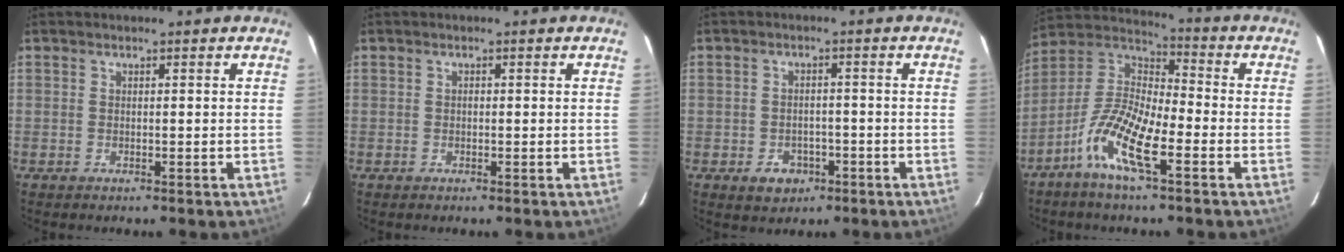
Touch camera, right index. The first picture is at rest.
{"total": 0.0}
{"total": 4.8, "force": [-2.4, 3.8, 1.7], "torque": [-0.043, 0.008, -0.022]}
{"total": 12.7, "force": [-6.4, 3.6, 10.3], "torque": [-0.217, -0.003, -0.133]}